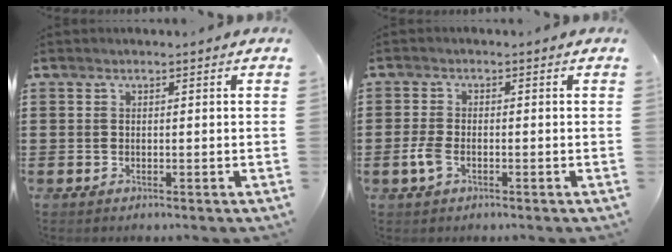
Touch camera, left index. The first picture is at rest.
{"total": 3.0, "force": [-1.2, 1.5, 2.3], "torque": [-0.064, -0.005, -0.027]}